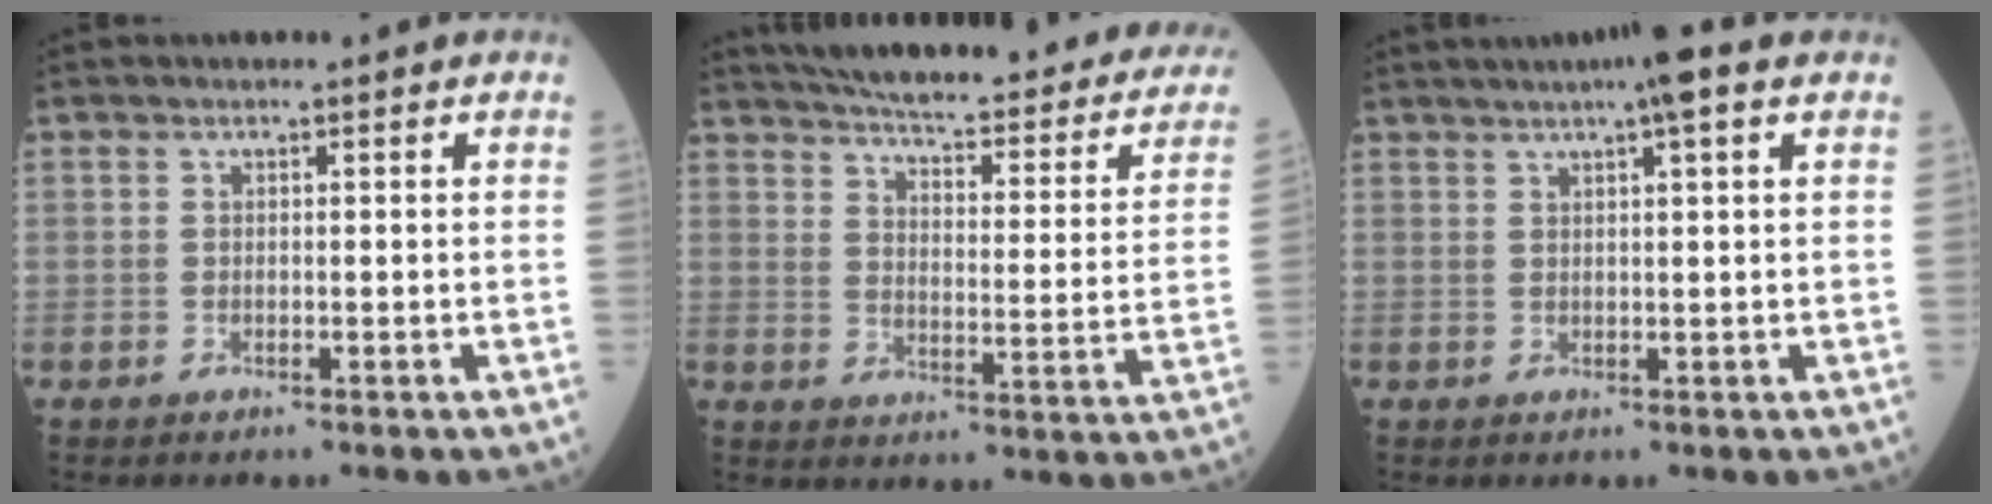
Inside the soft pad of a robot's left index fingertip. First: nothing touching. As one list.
[{"total": 29.4, "force": [25.1, 6.4, 14.0], "torque": [-0.199, -0.043, 0.294]}, {"total": 5.9, "force": [3.8, -0.1, 4.5], "torque": [-0.069, 0.025, 0.057]}]